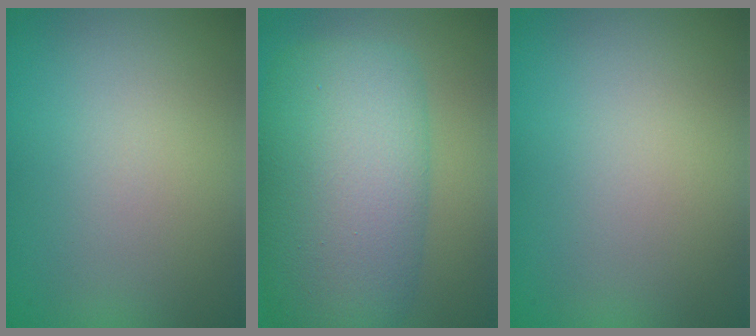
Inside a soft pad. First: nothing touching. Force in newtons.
{"total": 11.7, "press": 11.7, "slide": 0.1}
{"total": 0.0}